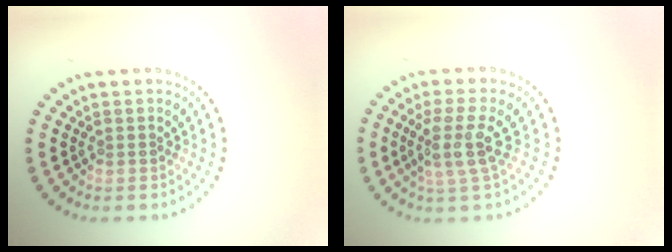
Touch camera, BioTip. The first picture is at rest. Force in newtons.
{"total": 3.5, "press": 2.7, "slide": 2.2}